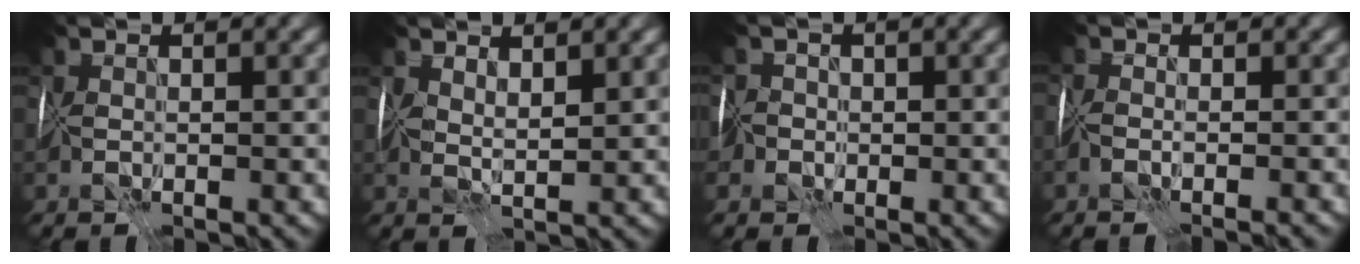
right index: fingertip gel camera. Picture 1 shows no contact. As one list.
[{"total": 2.3, "force": [2.2, -0.3, 0.2], "torque": [-0.003, 0.005, 0.049]}, {"total": 4.1, "force": [-1.5, 3.7, 0.8], "torque": [-0.003, 0.009, -0.049]}, {"total": 2.0, "force": [-1.9, -0.2, 0.5], "torque": [0.005, 0.012, -0.026]}]